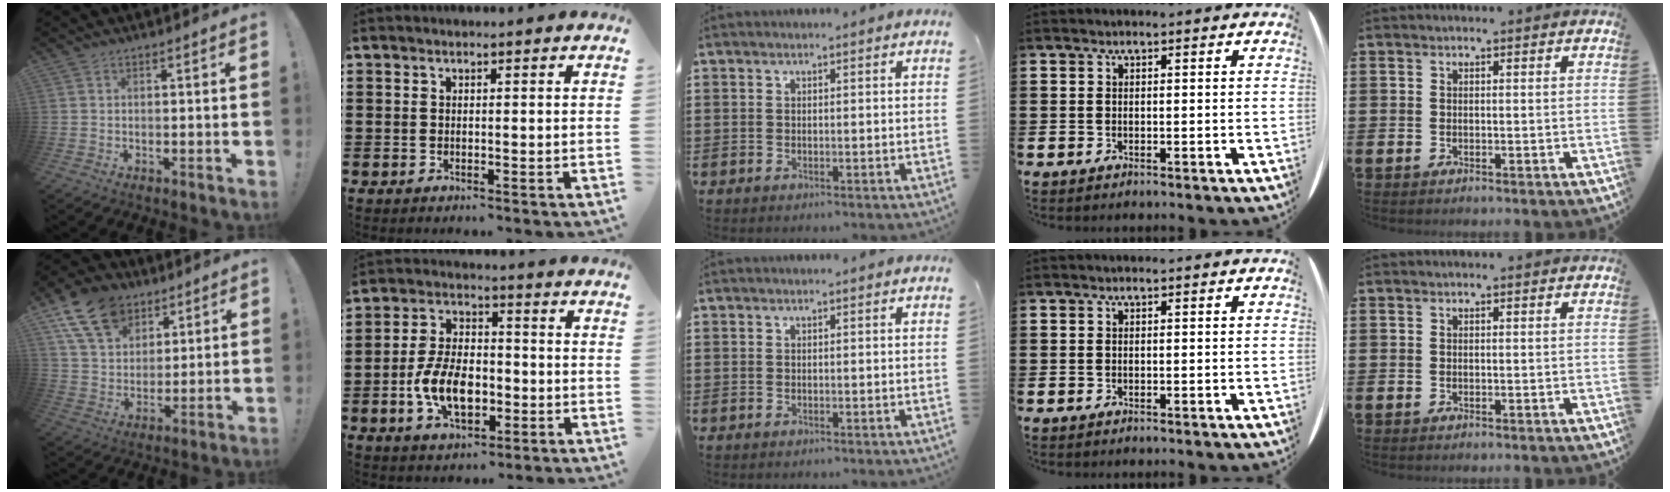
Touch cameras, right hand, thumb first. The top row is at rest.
{"thumb": {"total": 16.0, "force": [8.8, 11.2, 7.4], "torque": [-0.122, -0.041, 0.170]}, "index": {"total": 8.8, "force": [-2.4, 4.9, 6.9], "torque": [-0.147, -0.002, -0.049]}}